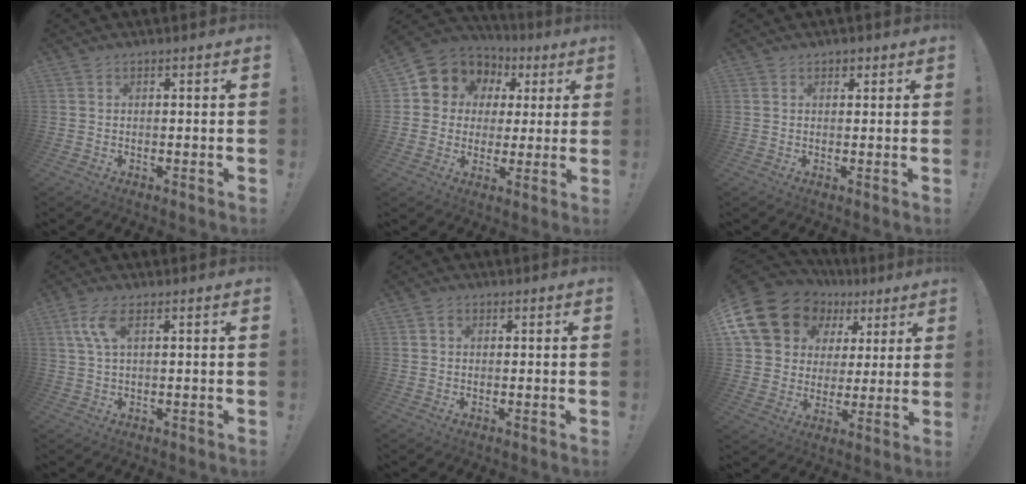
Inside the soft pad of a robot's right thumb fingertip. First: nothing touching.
{"total": 8.7, "force": [3.2, 7.8, 2.3], "torque": [-0.032, -0.029, 0.066]}
{"total": 1.2, "force": [0.7, 0.9, 0.3], "torque": [0.007, -0.005, 0.009]}
{"total": 5.9, "force": [2.1, 1.9, 5.2], "torque": [-0.094, 0.000, 0.038]}
{"total": 1.0, "force": [0.3, 0.8, 0.6], "torque": [-0.006, 0.001, 0.004]}
{"total": 18.2, "force": [9.1, 13.3, 8.3], "torque": [-0.146, -0.048, 0.187]}